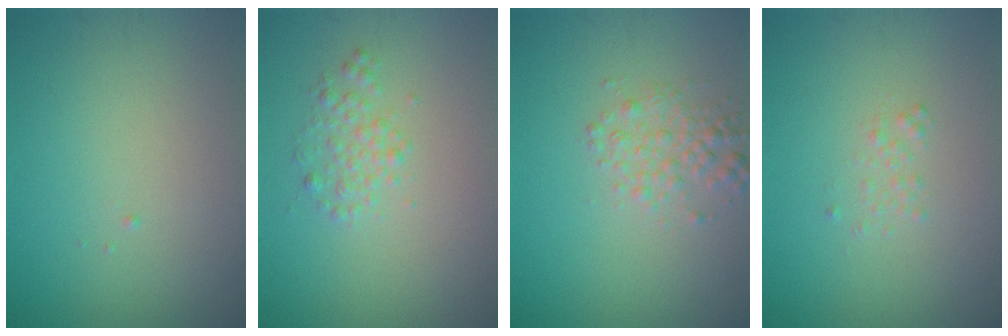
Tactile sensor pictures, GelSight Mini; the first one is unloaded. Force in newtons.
{"total": 1.7, "press": 1.7, "slide": 0.0}
{"total": 2.2, "press": 2.2, "slide": 0.0}
{"total": 0.7, "press": 0.7, "slide": 0.1}